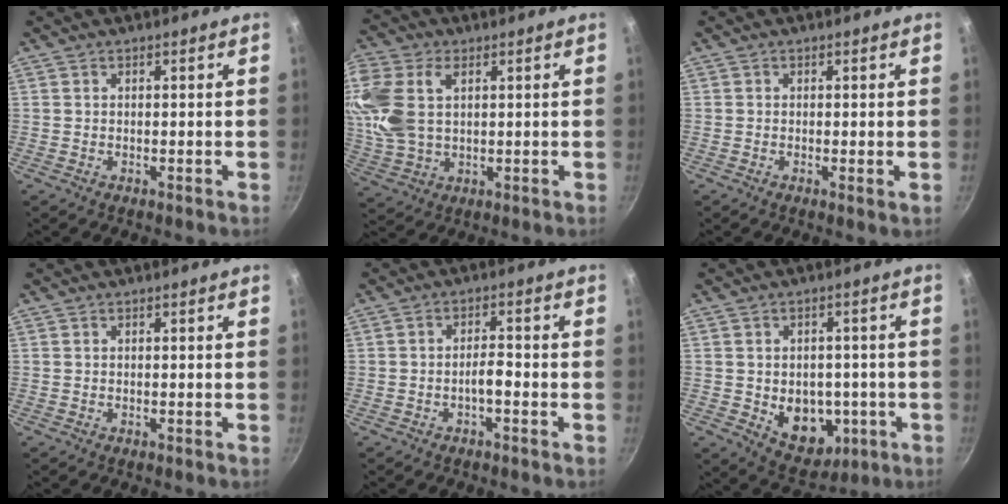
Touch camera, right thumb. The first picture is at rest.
{"total": 13.5, "force": [3.5, 8.6, 9.9], "torque": [-0.210, -0.001, 0.071]}
{"total": 0.7, "force": [0.0, 0.1, 0.7], "torque": [-0.011, -0.008, -0.005]}
{"total": 0.0}
{"total": 2.7, "force": [-1.4, 0.7, 2.2], "torque": [-0.036, 0.019, -0.024]}
{"total": 11.4, "force": [-2.2, 8.6, 7.2], "torque": [-0.064, -0.002, -0.012]}